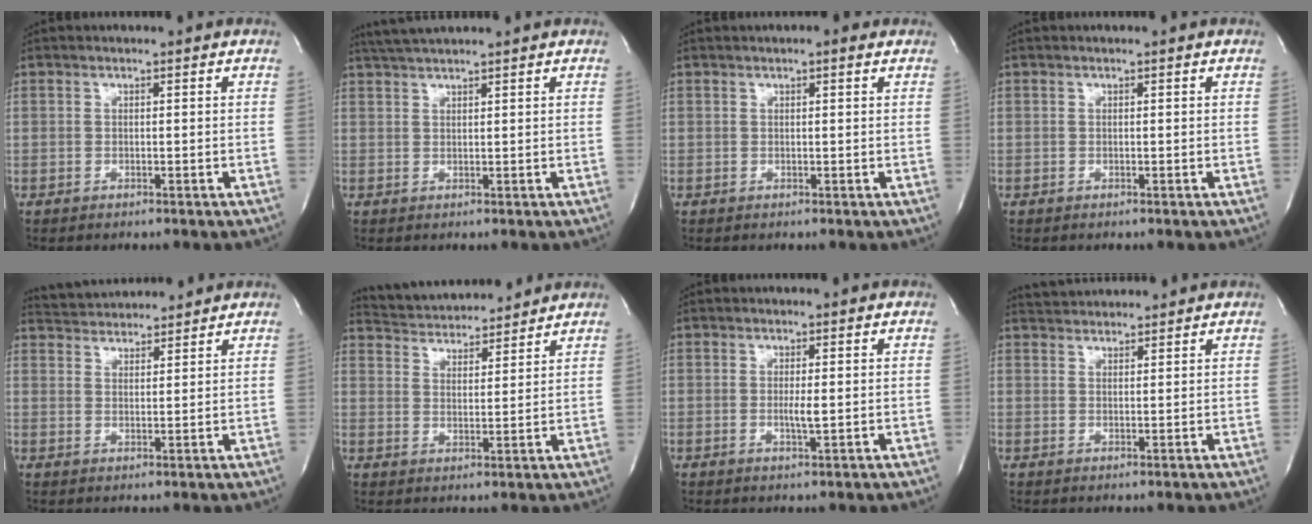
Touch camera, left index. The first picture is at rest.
{"total": 4.1, "force": [3.7, -0.5, 1.8], "torque": [-0.034, 0.022, 0.070]}
{"total": 1.4, "force": [0.9, 0.3, 1.1], "torque": [-0.021, 0.003, 0.008]}
{"total": 0.0}
{"total": 7.2, "force": [7.1, 0.8, 0.9], "torque": [-0.024, 0.024, 0.114]}
{"total": 11.5, "force": [11.1, 1.9, 2.6], "torque": [-0.049, 0.016, 0.174]}
{"total": 2.0, "force": [-0.1, 0.1, 2.0], "torque": [-0.040, -0.006, -0.002]}
{"total": 4.3, "force": [4.3, 0.4, 0.3], "torque": [-0.014, 0.029, 0.074]}